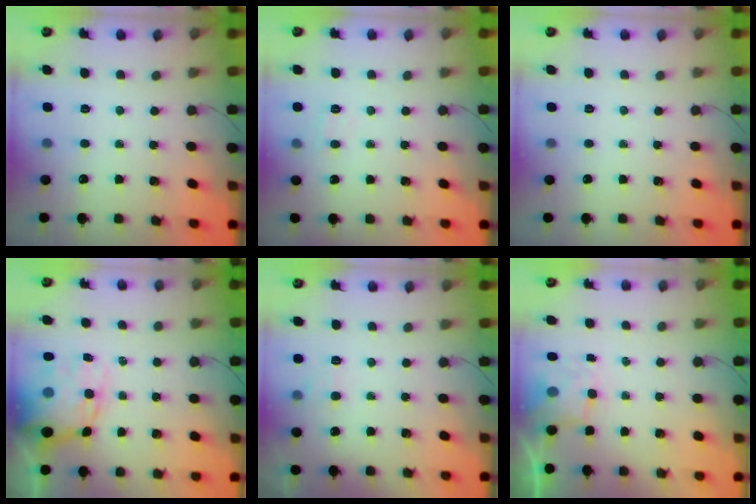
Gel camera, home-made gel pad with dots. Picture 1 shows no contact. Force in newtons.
{"total": 6.1, "press": 5.9, "slide": 1.6}
{"total": 0.0}
{"total": 15.0, "press": 14.6, "slide": 3.5}
{"total": 5.8, "press": 5.6, "slide": 1.2}
{"total": 3.7, "press": 3.6, "slide": 0.9}